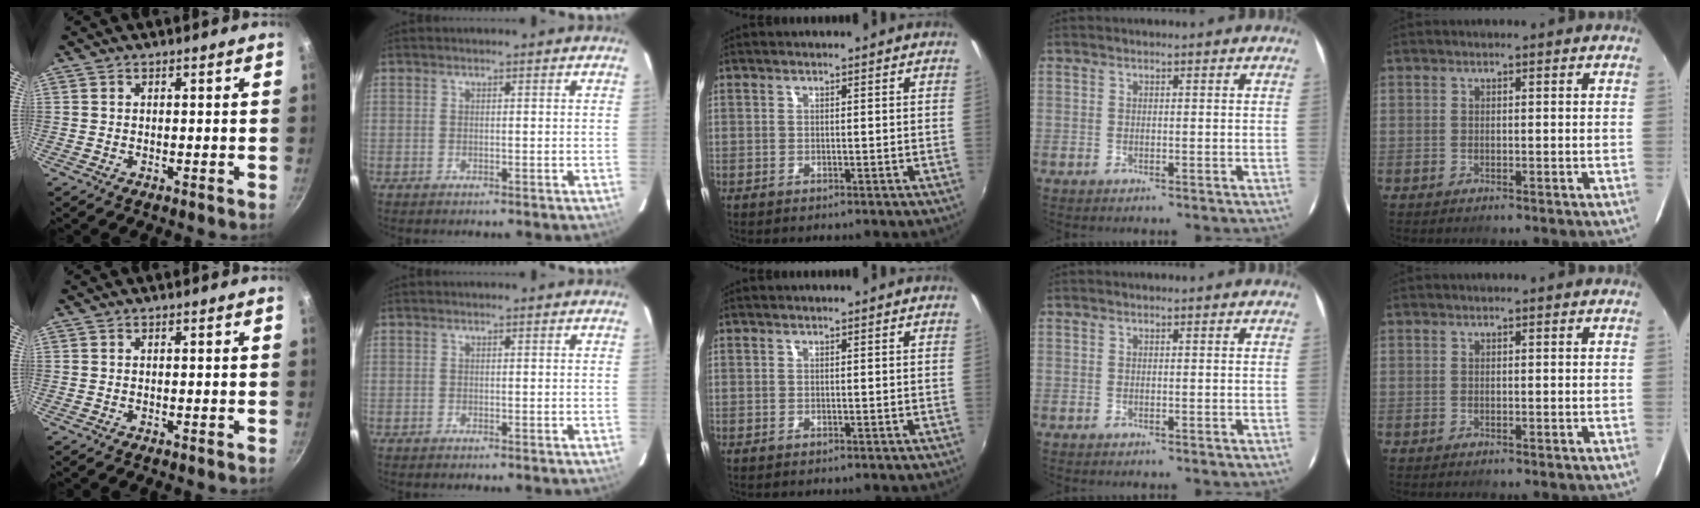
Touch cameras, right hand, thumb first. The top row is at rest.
{}